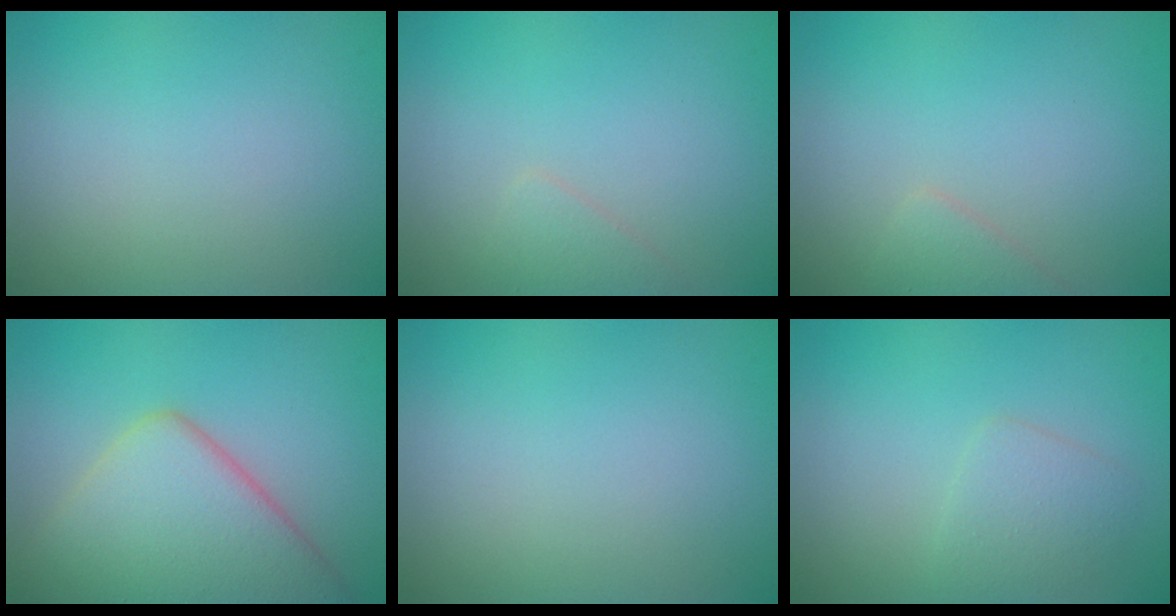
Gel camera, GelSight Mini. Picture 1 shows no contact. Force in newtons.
{"total": 1.1, "press": 1.1, "slide": 0.1}
{"total": 1.3, "press": 1.3, "slide": 0.1}
{"total": 9.0, "press": 9.0, "slide": 0.3}
{"total": 0.0}
{"total": 1.9, "press": 1.9, "slide": 0.0}